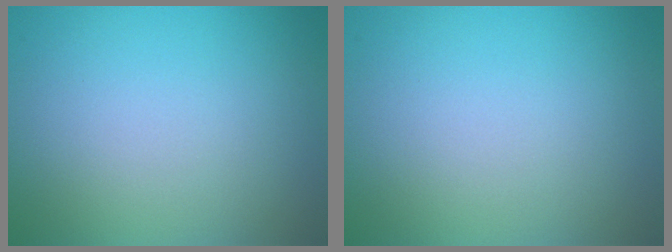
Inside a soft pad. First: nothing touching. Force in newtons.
{"total": 0.0}